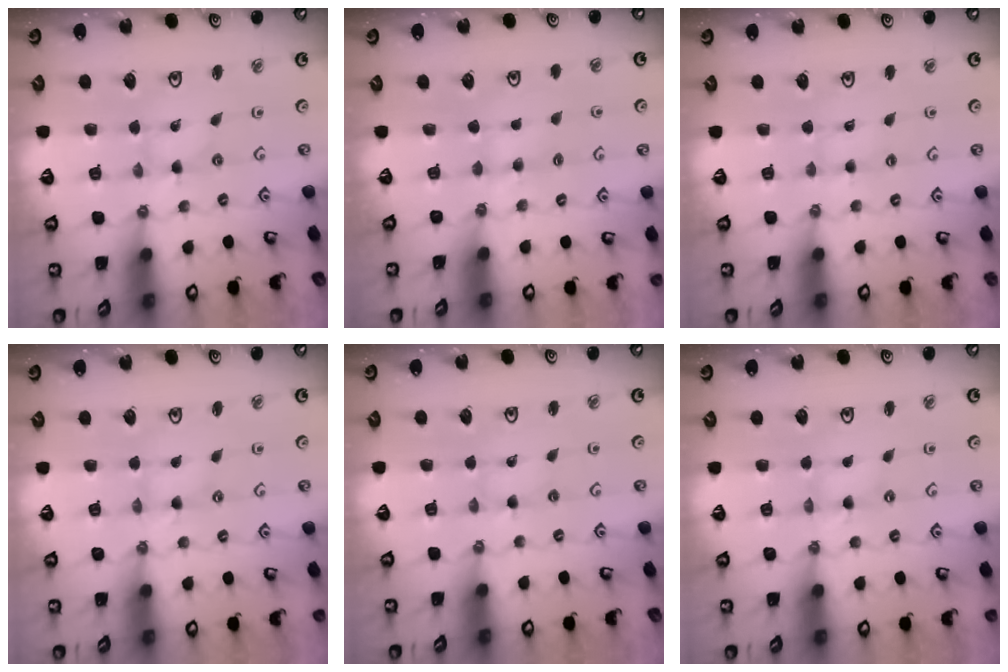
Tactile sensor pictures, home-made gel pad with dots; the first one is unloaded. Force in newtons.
{"total": 3.9, "press": 3.9, "slide": 0.7}
{"total": 2.0, "press": 2.0, "slide": 0.3}
{"total": 1.0, "press": 1.0, "slide": 0.2}
{"total": 1.2, "press": 1.2, "slide": 0.2}
{"total": 0.0}